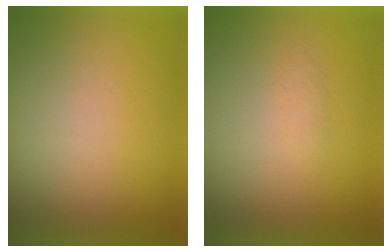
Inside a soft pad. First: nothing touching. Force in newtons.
{"total": 1.2}